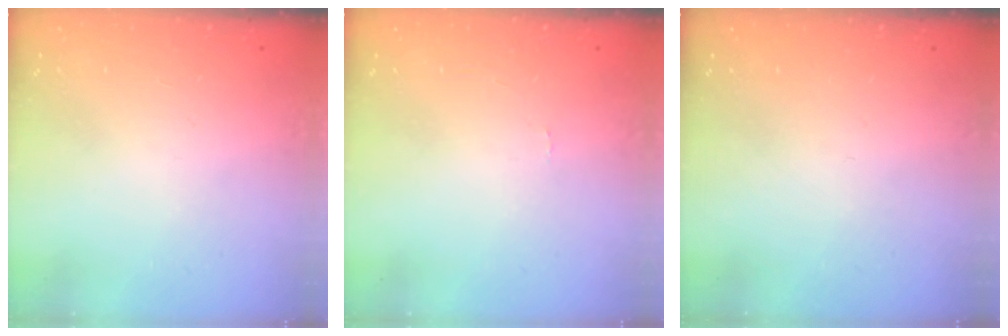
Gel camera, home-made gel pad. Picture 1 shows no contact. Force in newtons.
{"total": 0.0}
{"total": 0.0}